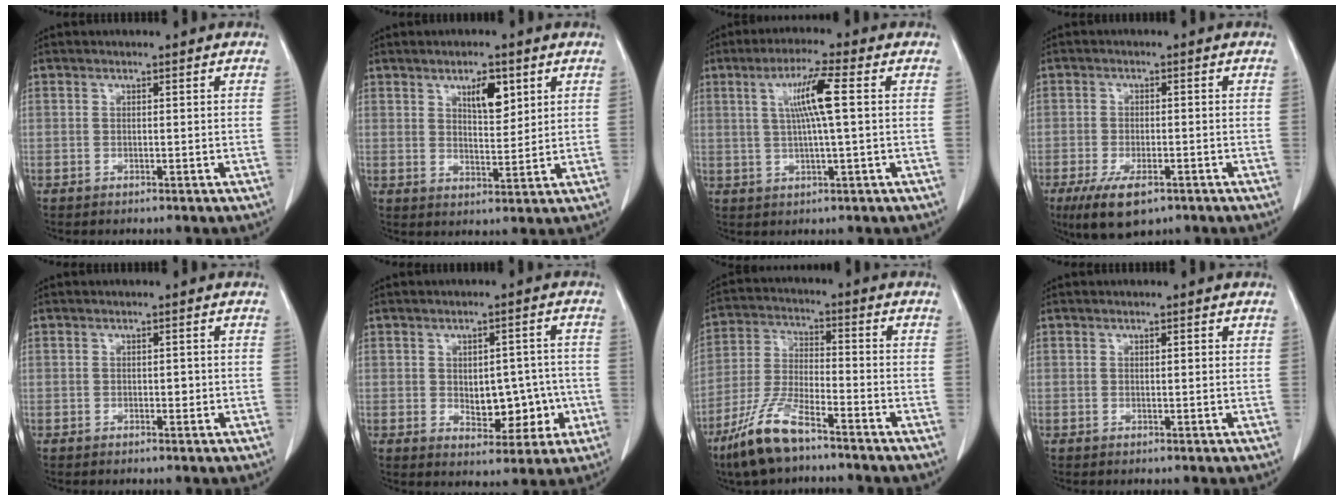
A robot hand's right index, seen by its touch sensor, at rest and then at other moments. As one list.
[{"total": 5.4, "force": [2.8, 2.0, 4.1], "torque": [-0.070, -0.003, 0.048]}, {"total": 7.0, "force": [1.4, -0.4, 6.8], "torque": [-0.127, 0.005, 0.027]}, {"total": 7.2, "force": [-4.4, 2.8, 5.0], "torque": [-0.090, -0.013, -0.069]}, {"total": 0.8, "force": [-0.1, 0.5, 0.6], "torque": [-0.008, 0.001, -0.001]}, {"total": 7.8, "force": [-0.9, 4.6, 6.2], "torque": [-0.072, 0.012, 0.001]}, {"total": 10.2, "force": [-7.3, 2.1, 6.9], "torque": [-0.150, -0.018, -0.144]}, {"total": 0.8, "force": [0.4, 0.2, 0.6], "torque": [-0.014, -0.001, 0.004]}]